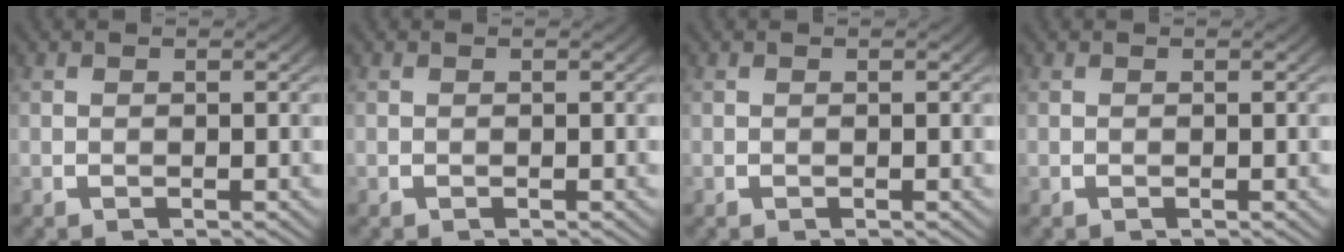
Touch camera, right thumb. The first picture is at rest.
{"total": 0.0}
{"total": 0.0}
{"total": 0.0}